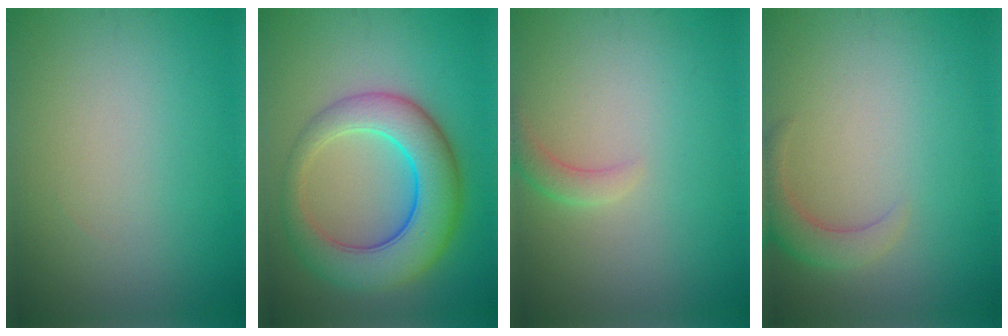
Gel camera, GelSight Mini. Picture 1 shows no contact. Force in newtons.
{"total": 8.2, "press": 8.2, "slide": 0.1}
{"total": 1.6, "press": 1.5, "slide": 0.2}
{"total": 2.7, "press": 2.7, "slide": 0.3}